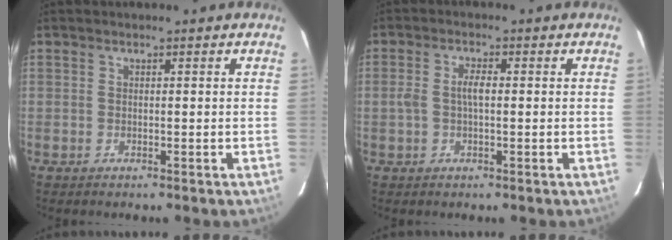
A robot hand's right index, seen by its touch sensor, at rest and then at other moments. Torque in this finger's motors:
{"motor_torque": [0.11, -0.01, 0.14, 0.06]}